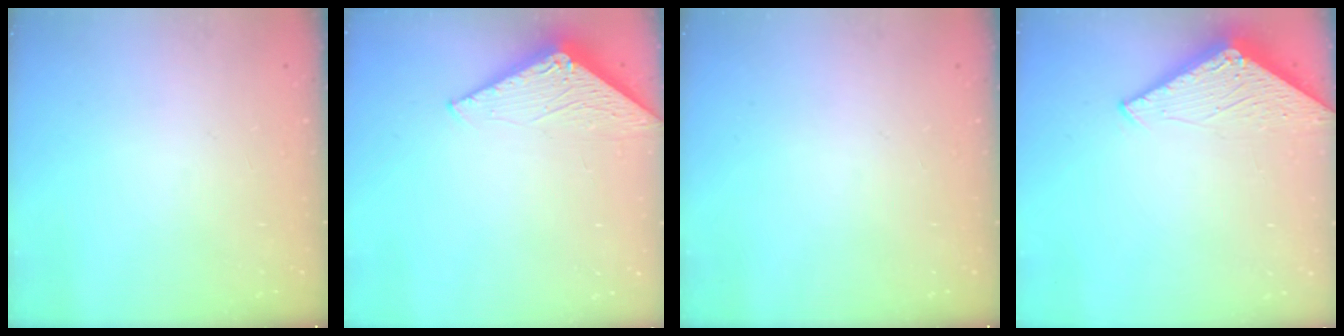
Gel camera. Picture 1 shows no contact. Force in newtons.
{"total": 2.9, "press": 2.9, "slide": 0.3}
{"total": 0.0}
{"total": 2.9, "press": 2.9, "slide": 0.2}